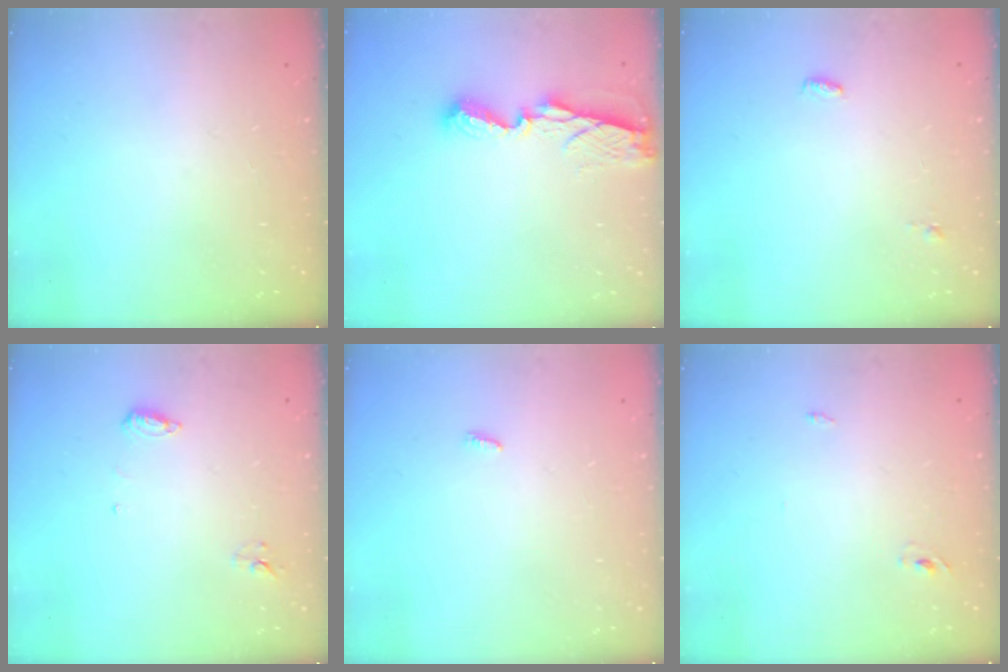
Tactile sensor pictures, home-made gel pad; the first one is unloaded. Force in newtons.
{"total": 6.8, "press": 6.8, "slide": 0.1}
{"total": 3.8, "press": 2.7, "slide": 2.6}
{"total": 5.3, "press": 5.1, "slide": 1.3}
{"total": 2.3, "press": 2.3, "slide": 0.3}
{"total": 2.4, "press": 2.1, "slide": 1.0}